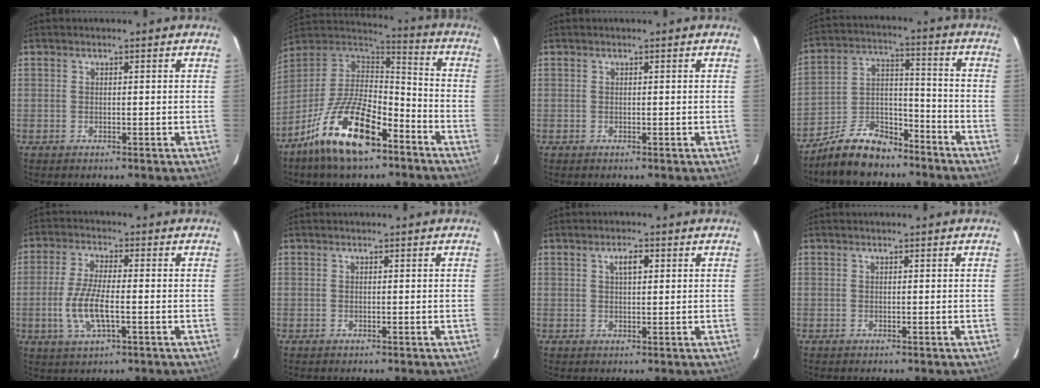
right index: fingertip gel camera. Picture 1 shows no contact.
{"total": 19.7, "force": [-11.5, 7.9, 13.8], "torque": [-0.272, -0.015, -0.206]}
{"total": 0.0}
{"total": 12.0, "force": [-9.2, 6.0, 5.0], "torque": [-0.107, 0.038, -0.155]}
{"total": 8.6, "force": [-2.1, 2.6, 7.9], "torque": [-0.164, -0.007, -0.041]}
{"total": 0.0}
{"total": 2.7, "force": [1.0, 1.1, 2.2], "torque": [-0.039, 0.009, 0.017]}
{"total": 0.0}